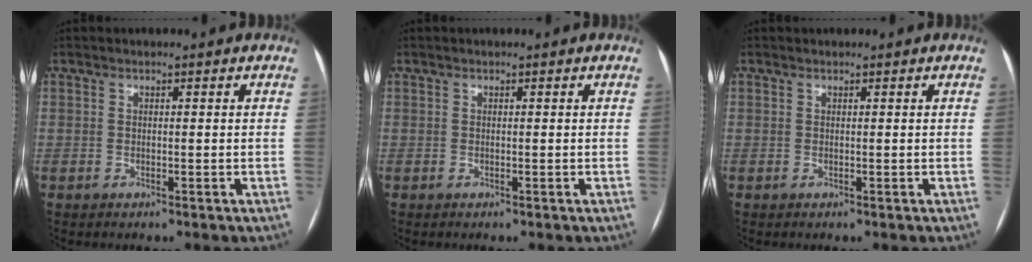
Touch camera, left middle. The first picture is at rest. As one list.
[{"total": 0.0}, {"total": 0.0}]